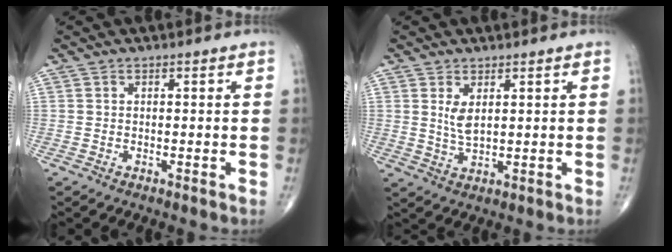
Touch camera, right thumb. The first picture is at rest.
{"total": 3.7, "force": [1.2, 1.7, 3.1], "torque": [-0.058, -0.013, 0.032]}